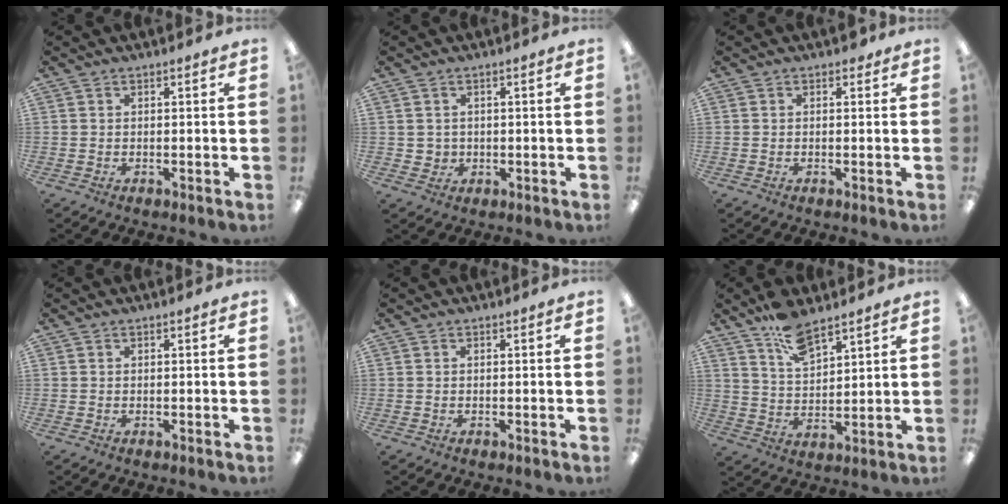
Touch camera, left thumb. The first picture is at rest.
{"total": 2.3, "force": [0.7, 2.1, 0.2], "torque": [-0.010, 0.004, 0.011]}
{"total": 0.9, "force": [0.5, 0.6, 0.4], "torque": [-0.001, 0.000, 0.006]}
{"total": 0.0}
{"total": 0.0}
{"total": 9.6, "force": [7.4, 3.8, 4.9], "torque": [-0.091, -0.036, 0.135]}